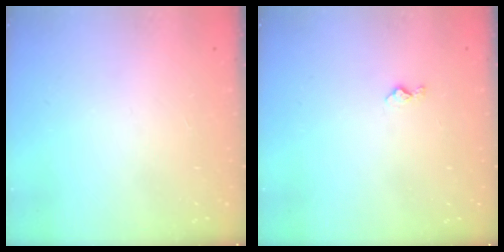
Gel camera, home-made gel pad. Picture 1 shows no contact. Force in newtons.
{"total": 3.3, "press": 3.3, "slide": 0.4}